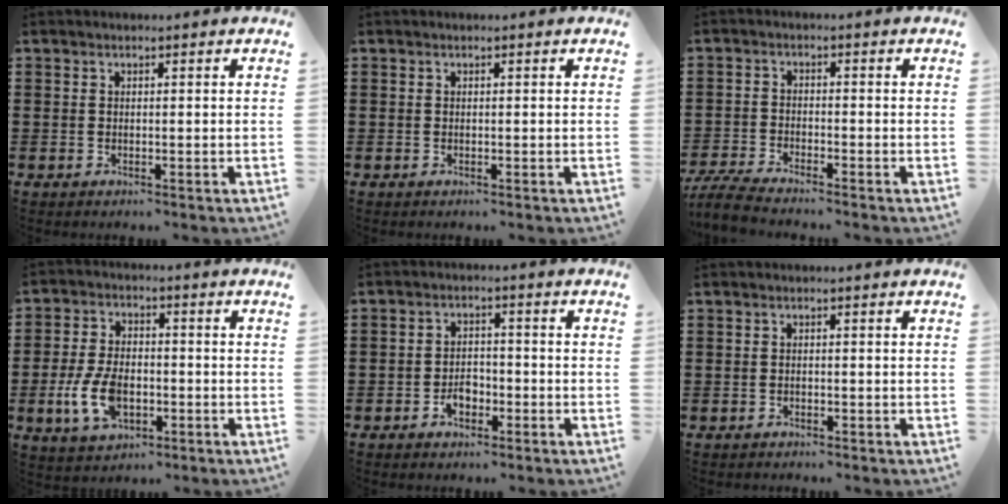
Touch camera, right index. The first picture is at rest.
{"total": 0.0}
{"total": 4.3, "force": [-4.1, -0.1, 1.3], "torque": [-0.043, -0.015, -0.086]}
{"total": 8.8, "force": [-2.6, 5.3, 6.6], "torque": [-0.160, -0.003, -0.050]}
{"total": 3.0, "force": [-1.6, 1.9, 1.8], "torque": [-0.036, 0.002, -0.030]}
{"total": 0.5, "force": [-0.5, 0.1, 0.1], "torque": [-0.004, -0.003, -0.010]}